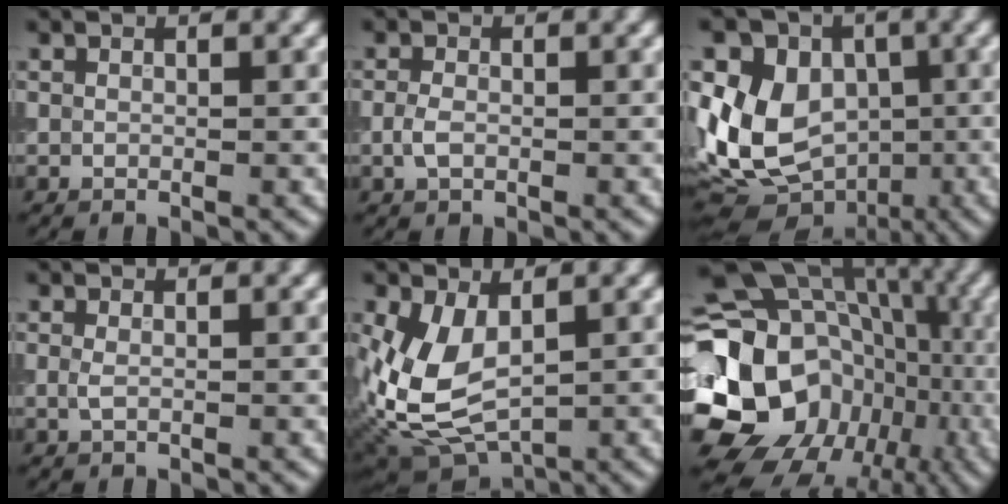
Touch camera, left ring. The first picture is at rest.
{"total": 1.4, "force": [-0.3, 0.9, 1.1], "torque": [-0.025, 0.001, -0.009]}
{"total": 12.6, "force": [-0.3, 9.6, 8.2], "torque": [-0.152, 0.010, -0.012]}
{"total": 0.7, "force": [0.1, 0.2, 0.7], "torque": [-0.016, -0.001, 0.002]}
{"total": 7.4, "force": [0.6, 4.4, 6.0], "torque": [-0.145, -0.005, 0.012]}
{"total": 18.8, "force": [-3.2, 16.1, 9.2], "torque": [-0.170, 0.010, -0.070]}